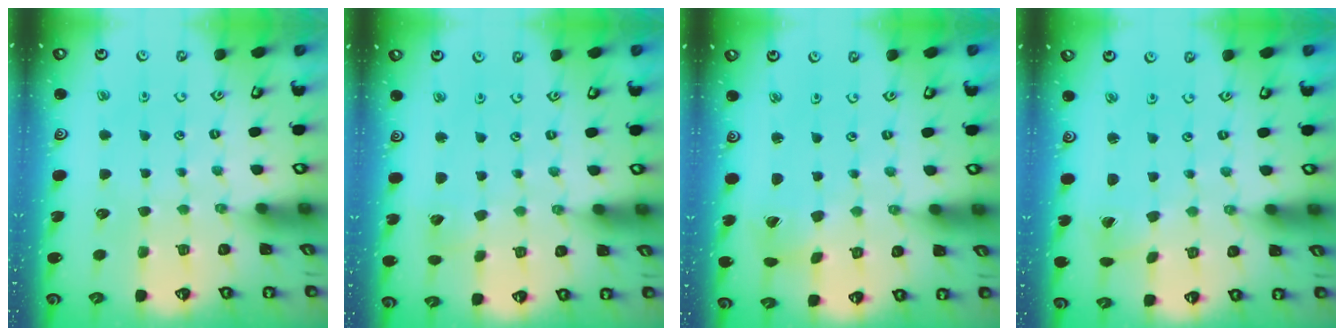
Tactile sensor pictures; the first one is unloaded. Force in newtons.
{"total": 4.3, "press": 4.3, "slide": 0.4}
{"total": 1.6, "press": 1.5, "slide": 0.3}
{"total": 1.2, "press": 1.2, "slide": 0.1}